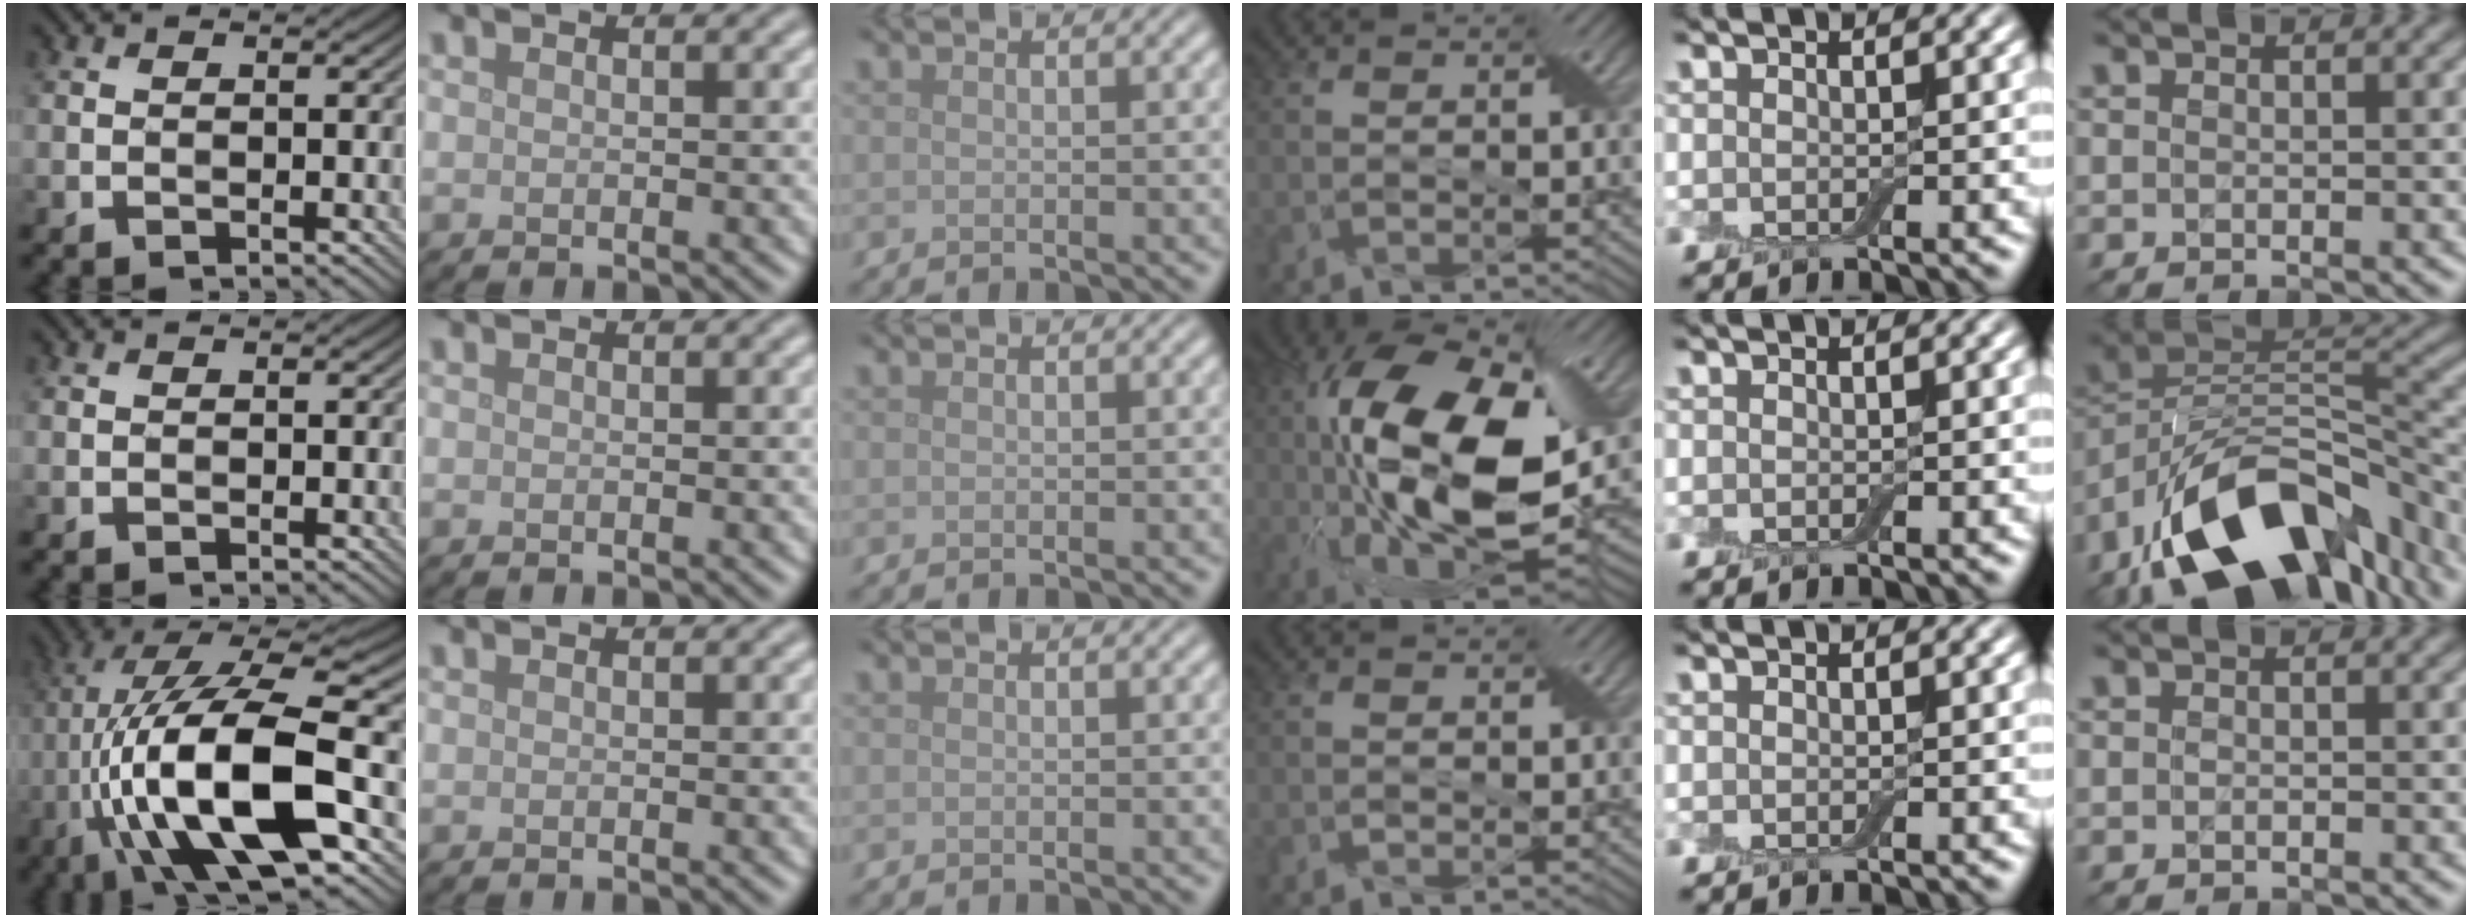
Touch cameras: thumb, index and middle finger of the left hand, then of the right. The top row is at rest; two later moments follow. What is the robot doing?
{"motion": "open", "object": "airpods case & airpods"}